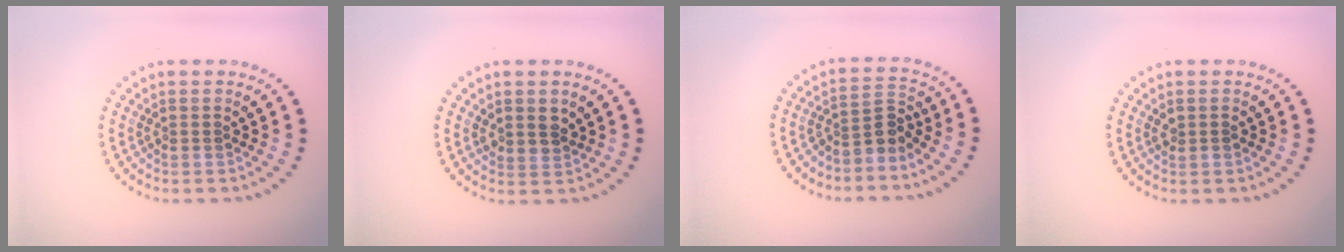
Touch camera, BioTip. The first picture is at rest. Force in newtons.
{"total": 1.6, "press": 1.4, "slide": 0.7}
{"total": 2.7, "press": 2.0, "slide": 1.8}
{"total": 0.8, "press": 0.8, "slide": 0.0}